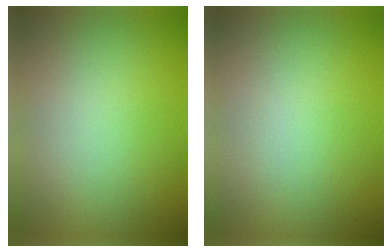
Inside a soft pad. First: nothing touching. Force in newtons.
{"total": 0.0}